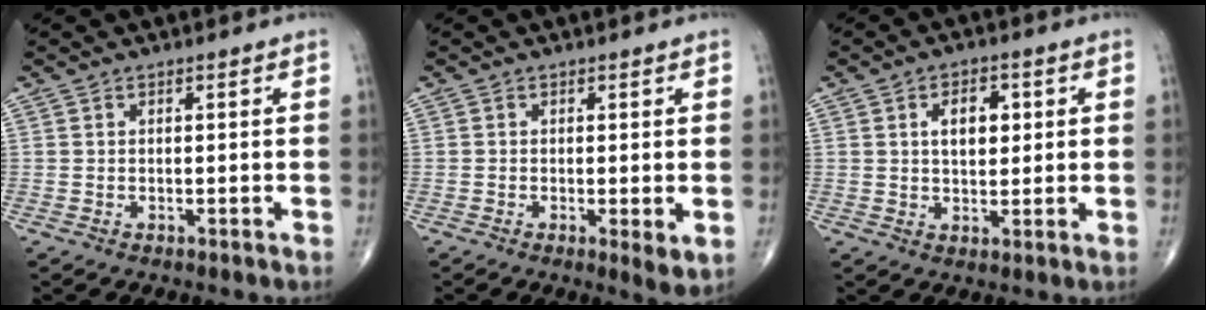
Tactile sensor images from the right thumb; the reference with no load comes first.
{"total": 3.2, "force": [-0.5, 0.8, 3.1], "torque": [-0.054, -0.013, -0.012]}
{"total": 6.3, "force": [1.6, 3.7, 4.8], "torque": [-0.054, -0.003, 0.025]}